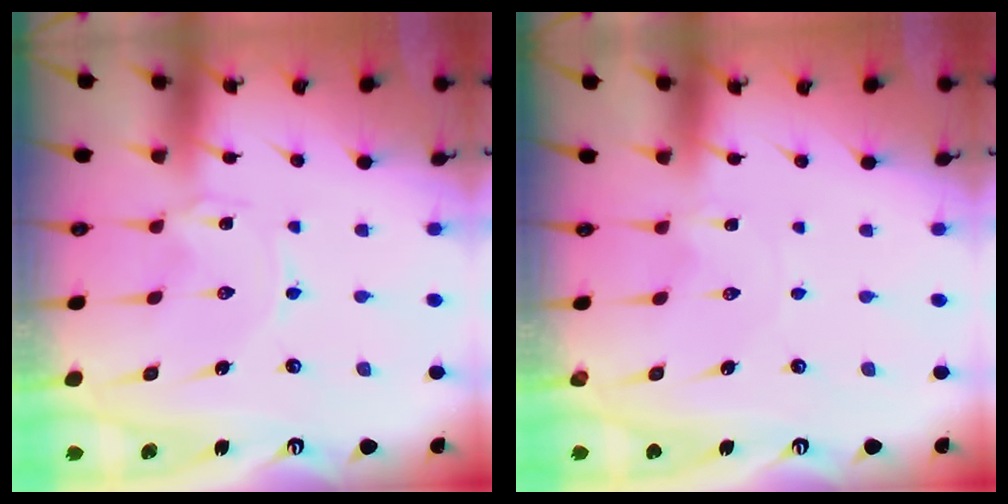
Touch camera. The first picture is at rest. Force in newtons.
{"total": 0.0}